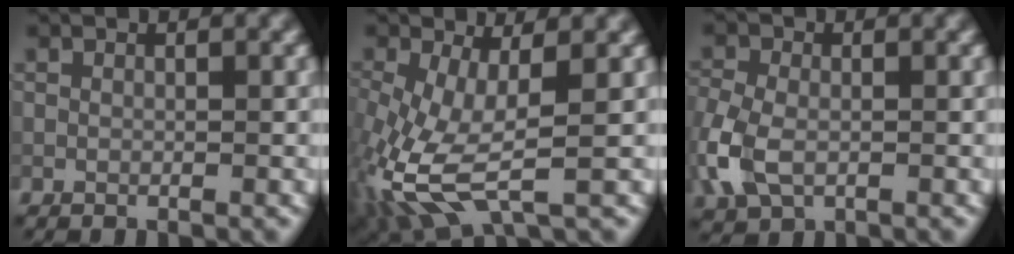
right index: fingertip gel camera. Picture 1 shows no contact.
{"total": 7.4, "force": [-1.2, 3.2, 6.6], "torque": [-0.166, -0.012, -0.023]}
{"total": 5.4, "force": [-1.6, 3.6, 3.7], "torque": [-0.105, -0.005, -0.039]}